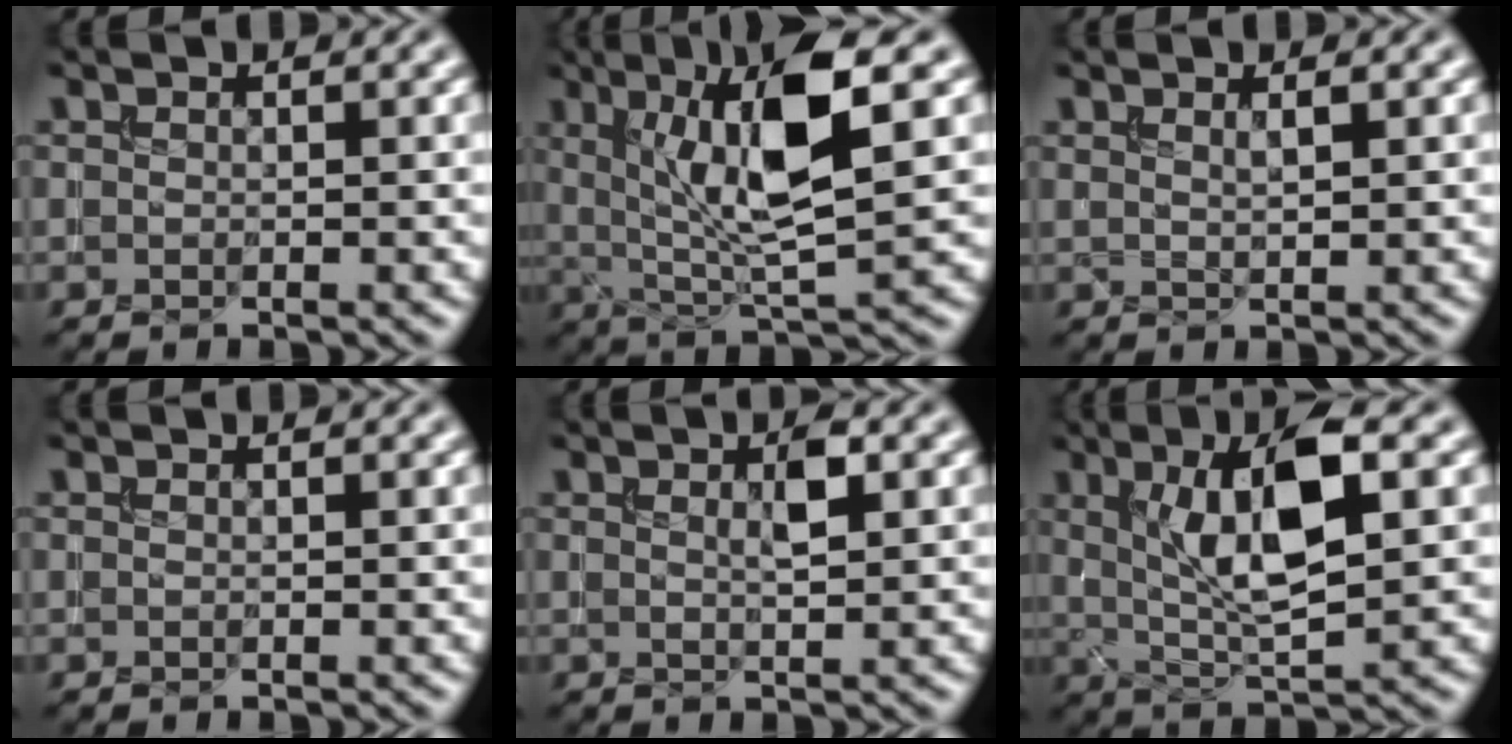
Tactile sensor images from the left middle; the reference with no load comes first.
{"total": 9.6, "force": [2.4, 2.3, 8.9], "torque": [-0.156, -0.004, 0.046]}
{"total": 1.1, "force": [0.6, 0.3, 0.9], "torque": [-0.013, 0.001, 0.009]}
{"total": 0.0}
{"total": 2.3, "force": [0.8, 0.5, 2.1], "torque": [-0.034, 0.002, 0.012]}
{"total": 8.7, "force": [2.1, 2.6, 8.0], "torque": [-0.138, 0.000, 0.037]}